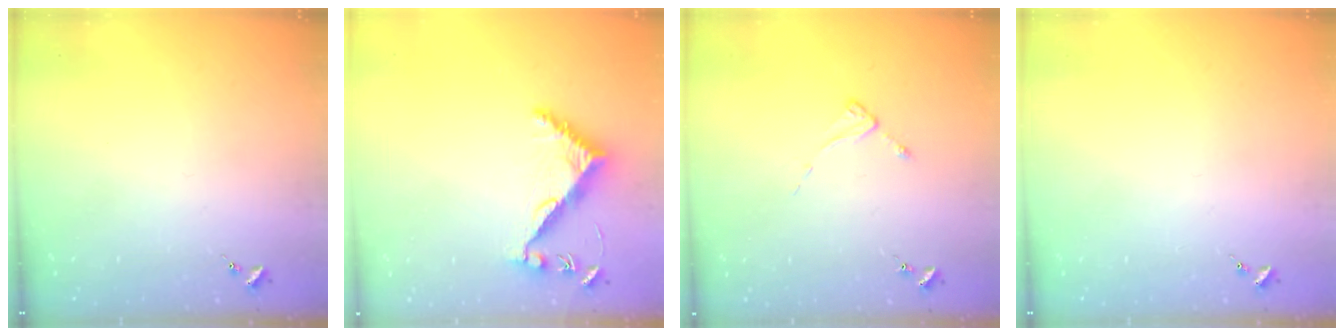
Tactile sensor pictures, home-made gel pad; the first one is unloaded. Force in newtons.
{"total": 7.5, "press": 7.4, "slide": 0.6}
{"total": 2.3, "press": 2.3, "slide": 0.3}
{"total": 0.0}